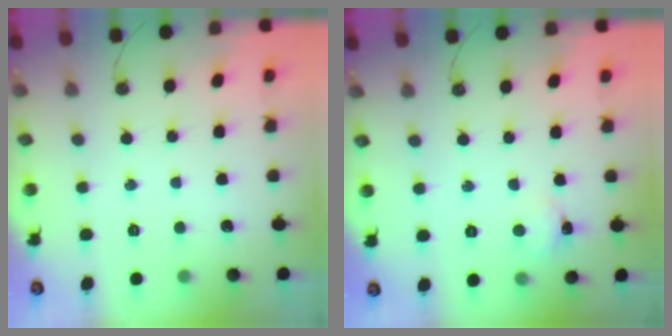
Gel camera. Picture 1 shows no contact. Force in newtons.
{"total": 2.2, "press": 2.2, "slide": 0.3}